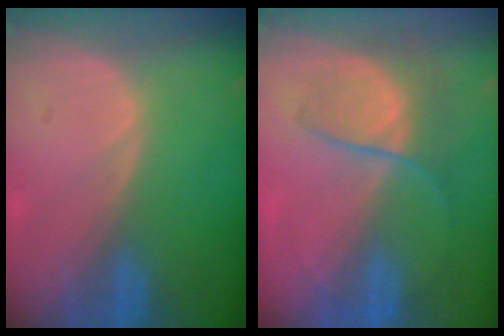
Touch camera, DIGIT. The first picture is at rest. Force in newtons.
{"total": 6.7, "press": 6.1, "slide": 2.7}